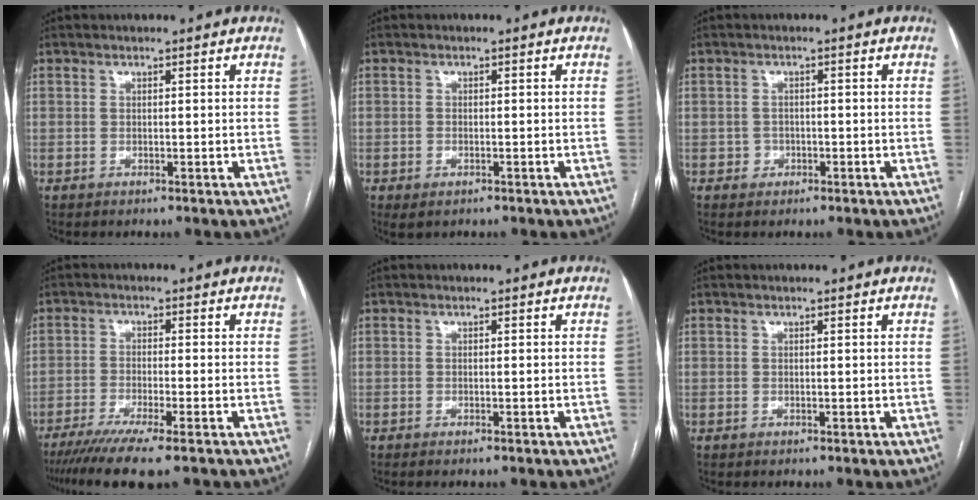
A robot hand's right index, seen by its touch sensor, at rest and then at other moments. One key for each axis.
{"total": 1.9, "fx": -1.0, "fy": 1.1, "fz": 1.1, "tx": -0.023, "ty": -0.002, "tz": -0.007}
{"total": 1.5, "fx": -0.7, "fy": 1.3, "fz": 0.2, "tx": 0.002, "ty": 0.007, "tz": -0.011}
{"total": 9.7, "fx": -7.3, "fy": 0.0, "fz": 6.3, "tx": -0.097, "ty": -0.023, "tz": -0.115}
{"total": 0.9, "fx": -0.7, "fy": -0.1, "fz": 0.5, "tx": -0.012, "ty": -0.002, "tz": -0.010}
{"total": 0.0}